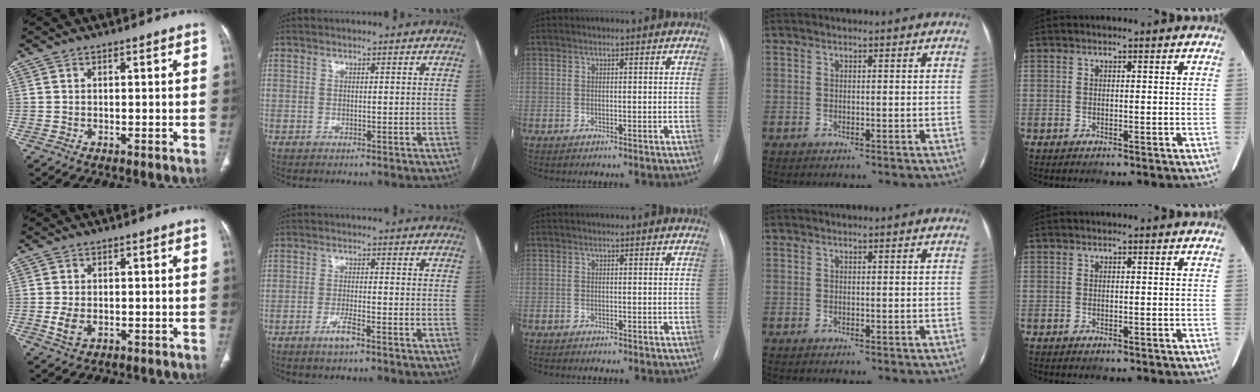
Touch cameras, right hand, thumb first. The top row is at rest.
{"thumb": {"total": 3.5, "force": [-0.6, 2.3, 2.6], "torque": [-0.056, -0.003, -0.007]}, "index": {"total": 3.2, "force": [-2.1, 0.2, 2.5], "torque": [-0.049, -0.003, -0.039]}, "middle": {"total": 1.1, "force": [-0.9, 0.2, 0.5], "torque": [-0.011, -0.003, -0.011]}}